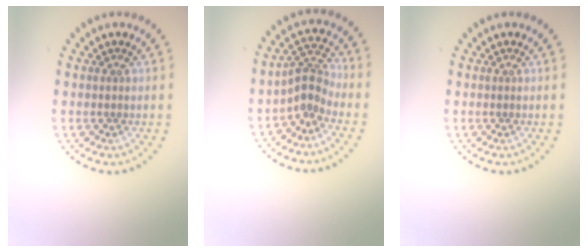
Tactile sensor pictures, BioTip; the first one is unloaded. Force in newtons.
{"total": 2.6, "press": 1.9, "slide": 1.8}
{"total": 0.0}